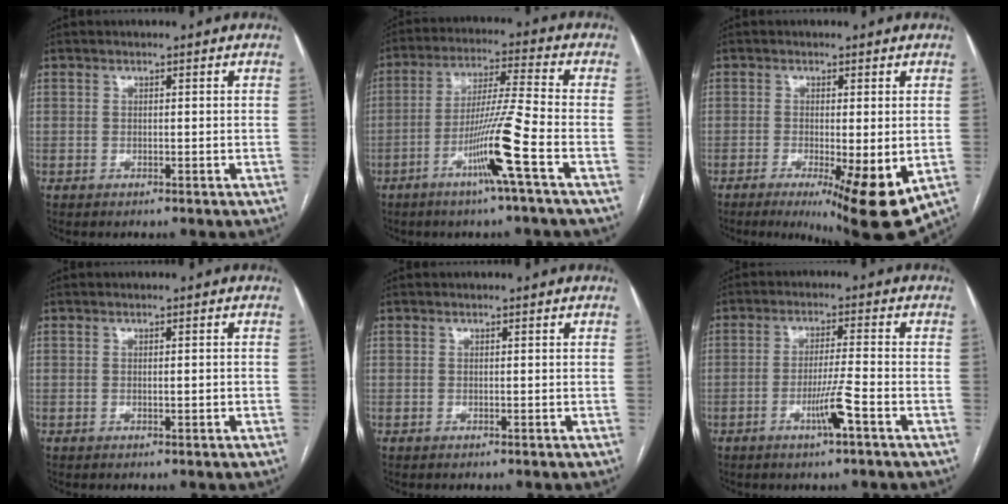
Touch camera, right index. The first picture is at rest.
{"total": 10.6, "force": [-4.7, -1.9, 9.3], "torque": [-0.175, -0.009, -0.091]}
{"total": 10.1, "force": [-3.6, 1.5, 9.3], "torque": [-0.123, -0.025, -0.045]}
{"total": 0.9, "force": [-0.1, 0.0, 0.9], "torque": [-0.014, -0.001, 0.002]}
{"total": 0.0}
{"total": 5.2, "force": [-2.5, -0.6, 4.5], "torque": [-0.083, -0.009, -0.047]}